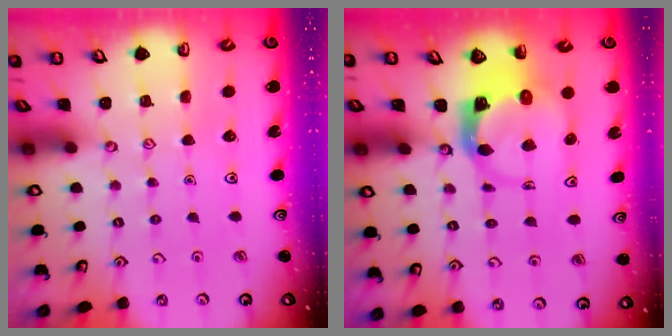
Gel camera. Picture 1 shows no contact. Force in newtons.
{"total": 5.4, "press": 5.3, "slide": 1.0}